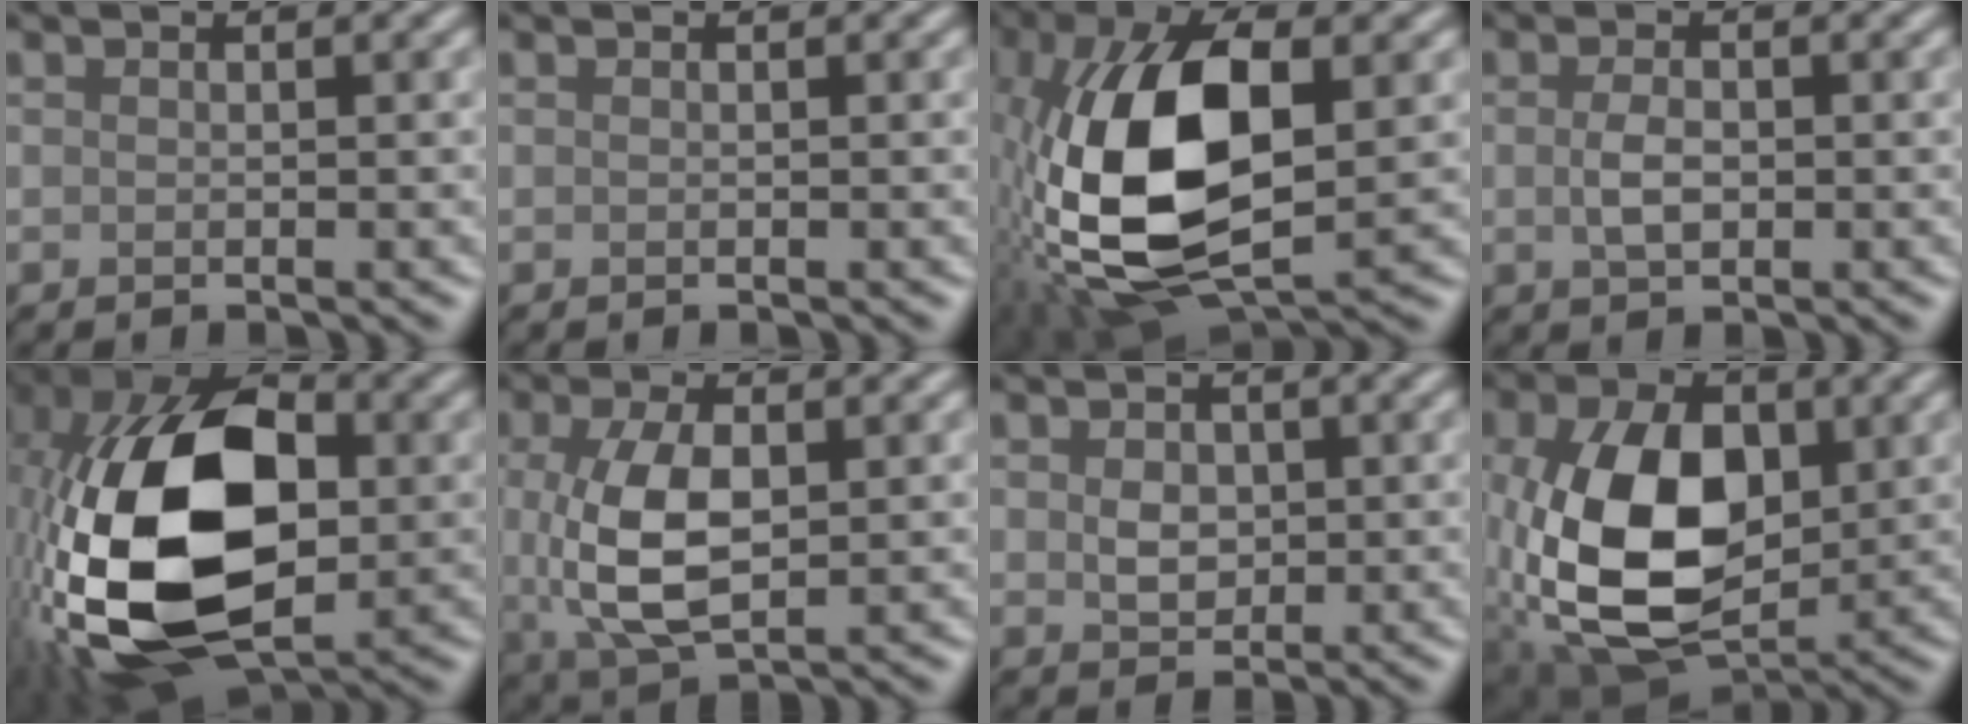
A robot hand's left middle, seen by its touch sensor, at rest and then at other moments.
{"total": 0.0}
{"total": 12.9, "force": [-0.7, 6.3, 11.2], "torque": [-0.228, 0.007, -0.016]}
{"total": 1.8, "force": [0.0, 1.1, 1.5], "torque": [-0.036, 0.002, -0.002]}
{"total": 18.1, "force": [-1.8, 10.8, 14.4], "torque": [-0.311, 0.003, -0.040]}
{"total": 6.8, "force": [0.3, 3.5, 5.9], "torque": [-0.136, -0.002, 0.009]}
{"total": 1.9, "force": [0.3, 1.6, 1.0], "torque": [-0.023, 0.001, 0.005]}
{"total": 11.8, "force": [-0.3, 7.7, 9.0], "torque": [-0.191, -0.007, 0.000]}